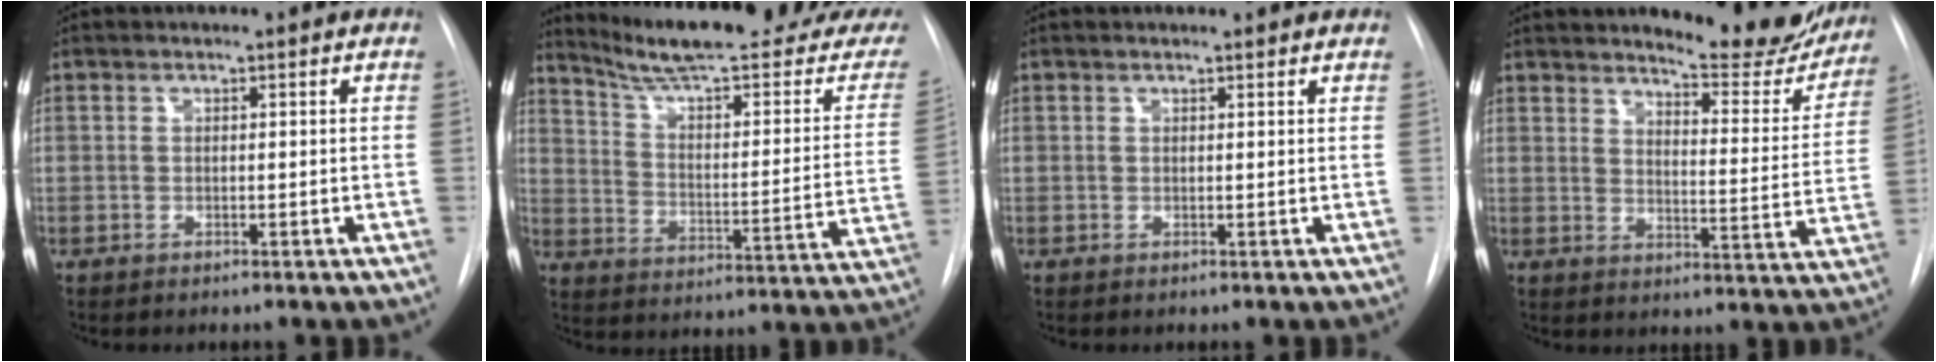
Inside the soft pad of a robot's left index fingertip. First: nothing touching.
{"total": 25.5, "force": [22.6, 1.8, 11.6], "torque": [-0.164, -0.084, 0.297]}
{"total": 1.5, "force": [1.5, 0.2, 0.3], "torque": [-0.009, 0.010, 0.010]}
{"total": 14.3, "force": [13.1, 2.7, 5.1], "torque": [-0.050, -0.059, 0.153]}